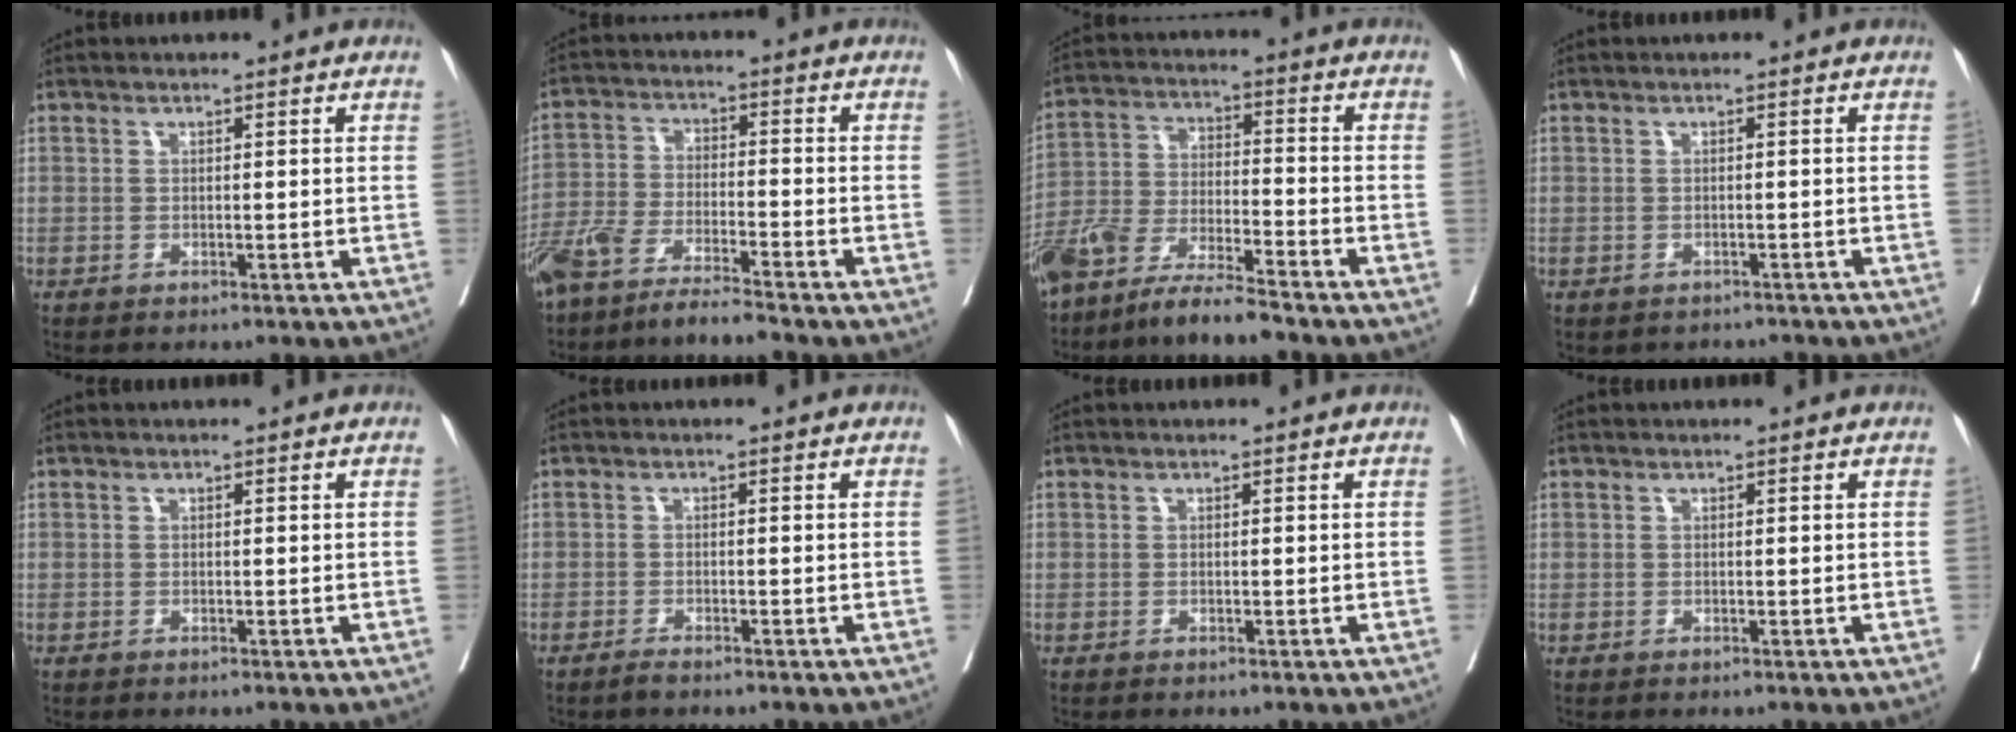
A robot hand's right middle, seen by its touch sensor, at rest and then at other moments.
{"total": 7.6, "force": [-6.6, 0.0, 3.9], "torque": [-0.077, -0.020, -0.126]}
{"total": 10.1, "force": [-8.5, 0.9, 5.4], "torque": [-0.107, -0.012, -0.165]}
{"total": 2.7, "force": [-2.3, 1.4, 0.2], "torque": [0.000, 0.005, -0.030]}
{"total": 0.0}
{"total": 1.3, "force": [-1.1, 0.0, 0.7], "torque": [-0.016, -0.002, -0.021]}
{"total": 0.0}
{"total": 0.0}